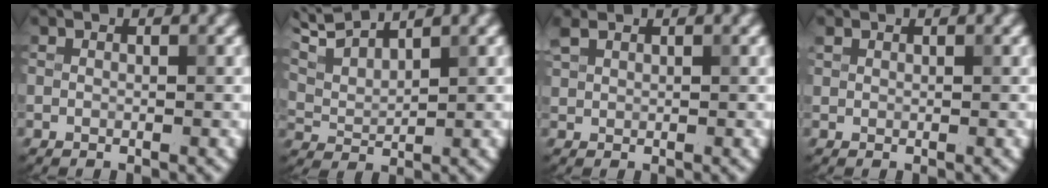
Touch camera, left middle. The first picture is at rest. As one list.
[{"total": 4.4, "force": [3.8, 0.9, 2.1], "torque": [-0.055, 0.014, 0.075]}, {"total": 1.8, "force": [1.3, 0.9, 0.9], "torque": [-0.024, 0.007, 0.033]}, {"total": 0.9, "force": [0.7, 0.6, 0.2], "torque": [-0.005, 0.000, 0.017]}]